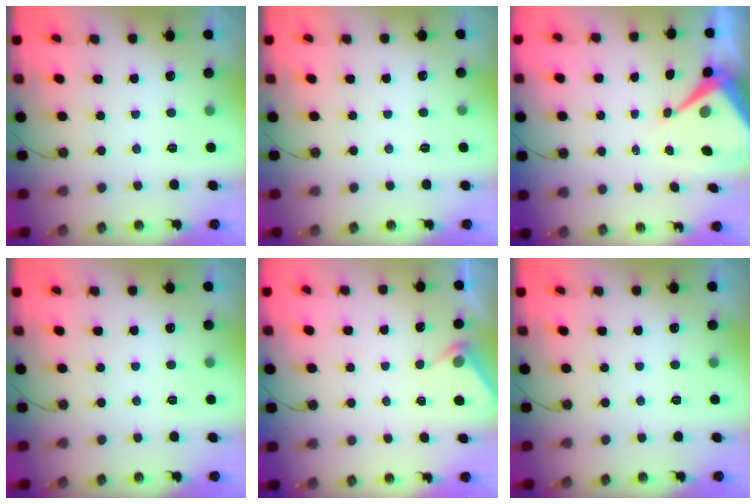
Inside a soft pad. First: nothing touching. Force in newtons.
{"total": 2.6, "press": 2.6, "slide": 0.5}
{"total": 8.8, "press": 8.8, "slide": 0.8}
{"total": 0.0}
{"total": 3.6, "press": 3.6, "slide": 0.5}
{"total": 0.0}